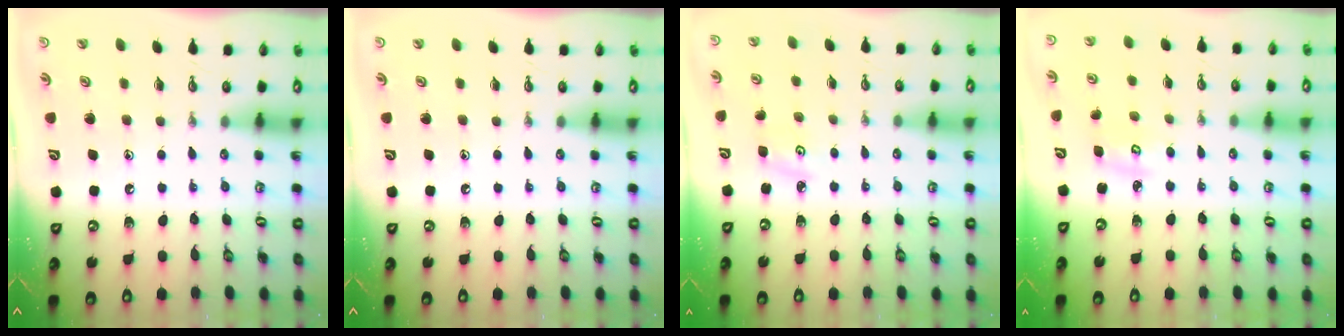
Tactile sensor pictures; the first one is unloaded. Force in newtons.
{"total": 0.0}
{"total": 3.0, "press": 3.0, "slide": 0.3}
{"total": 2.6, "press": 2.6, "slide": 0.1}